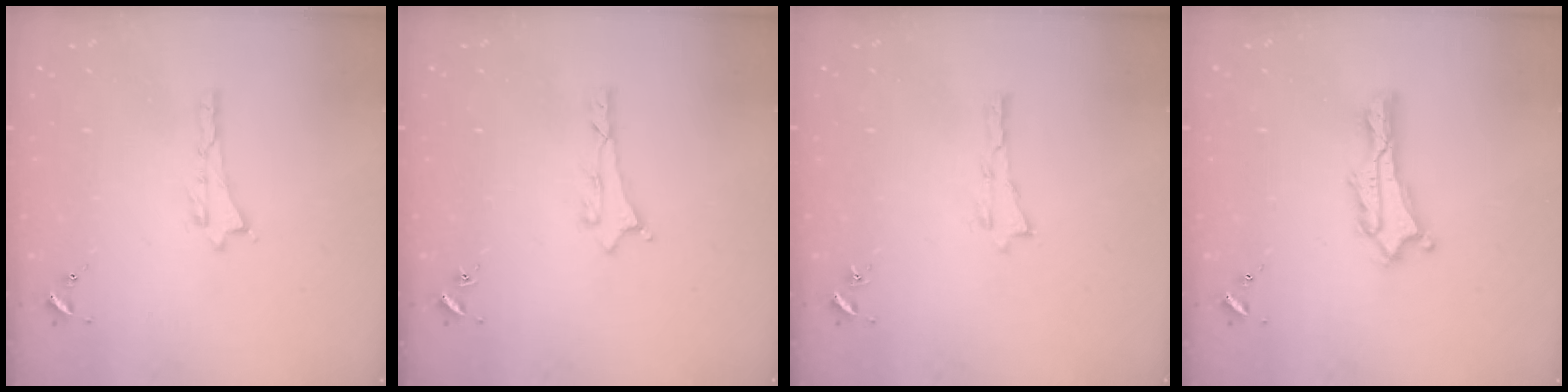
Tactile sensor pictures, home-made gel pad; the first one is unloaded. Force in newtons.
{"total": 0.8, "press": 0.8, "slide": 0.2}
{"total": 0.0}
{"total": 2.2, "press": 2.2, "slide": 0.3}